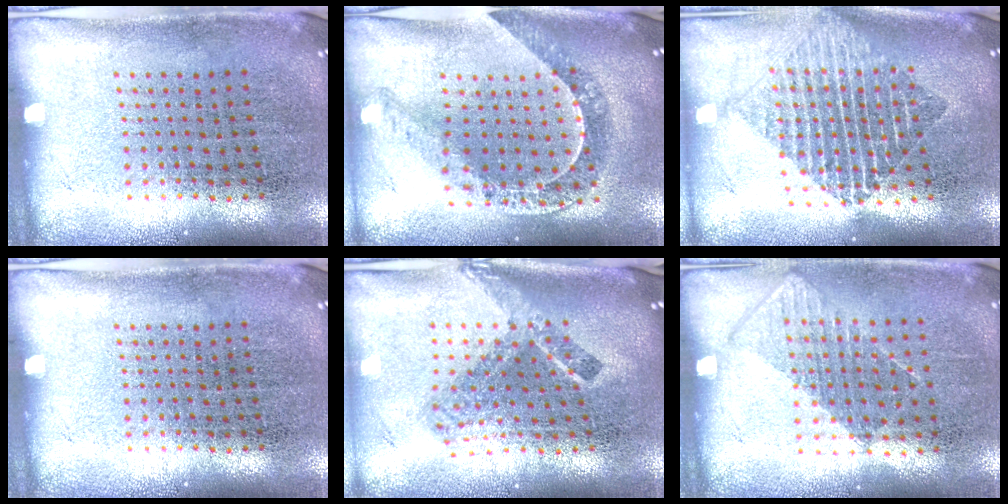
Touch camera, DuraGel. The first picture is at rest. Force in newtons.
{"total": 1.2, "press": 1.2, "slide": 0.3}
{"total": 1.9, "press": 1.6, "slide": 1.1}
{"total": 0.0}
{"total": 2.3, "press": 1.5, "slide": 1.7}
{"total": 0.8, "press": 0.8, "slide": 0.3}